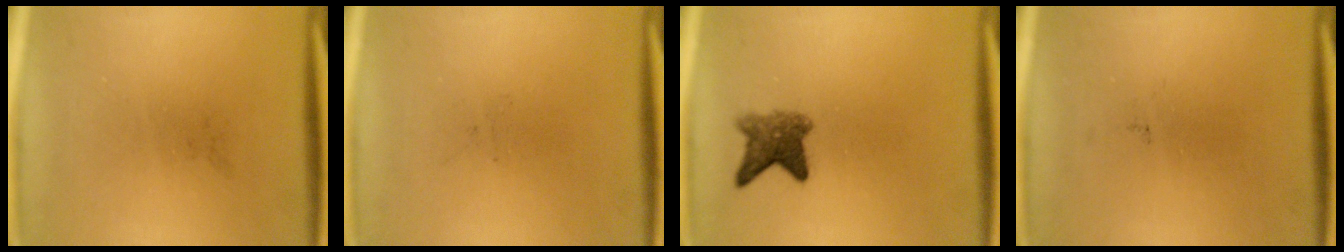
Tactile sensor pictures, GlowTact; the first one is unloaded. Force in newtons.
{"total": 0.0}
{"total": 4.1}
{"total": 0.0}